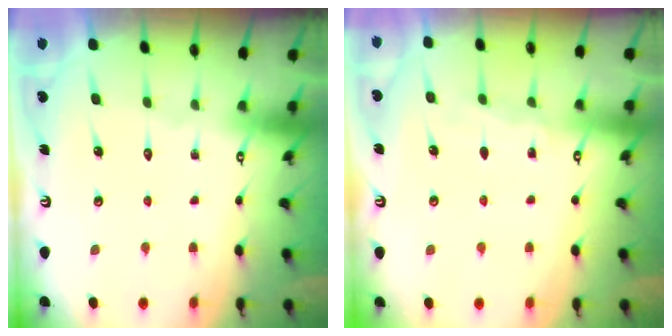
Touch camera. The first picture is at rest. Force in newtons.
{"total": 4.6, "press": 4.5, "slide": 0.4}